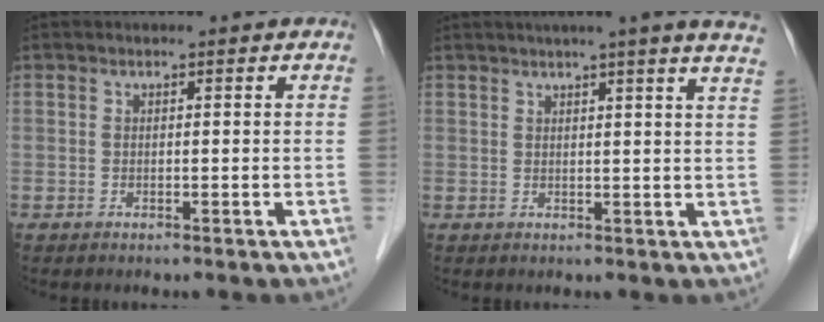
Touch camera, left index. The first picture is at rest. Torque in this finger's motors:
{"motor_torque": [0.15, -1.10, 0.38, 0.08]}